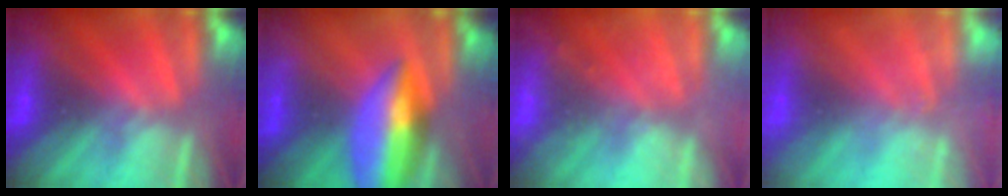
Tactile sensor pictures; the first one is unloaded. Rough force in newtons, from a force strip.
{"total": 5.8}
{"total": 2.4}
{"total": 2.4}